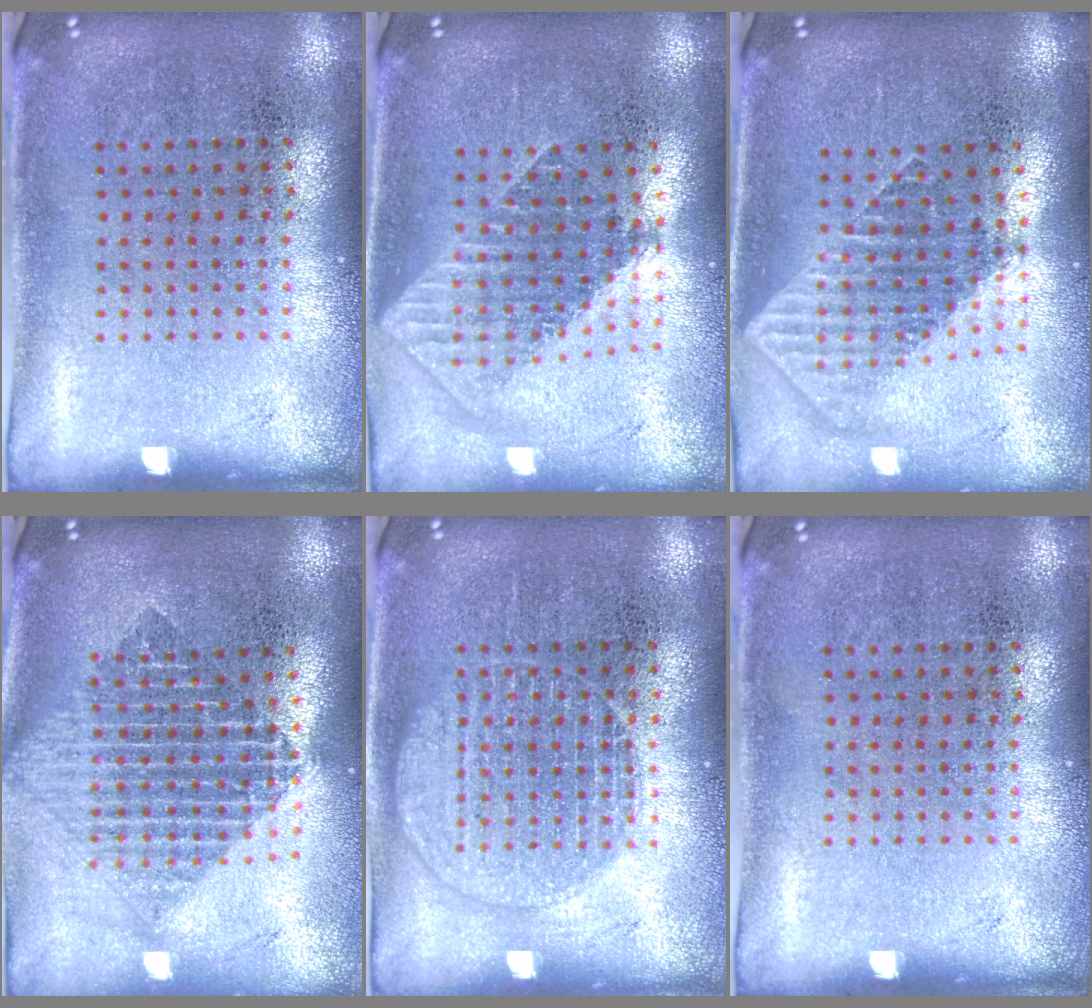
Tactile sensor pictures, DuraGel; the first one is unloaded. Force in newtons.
{"total": 1.8, "press": 1.4, "slide": 1.1}
{"total": 1.8, "press": 1.5, "slide": 1.1}
{"total": 1.9, "press": 1.6, "slide": 1.1}
{"total": 2.4, "press": 2.4, "slide": 0.3}
{"total": 0.0}